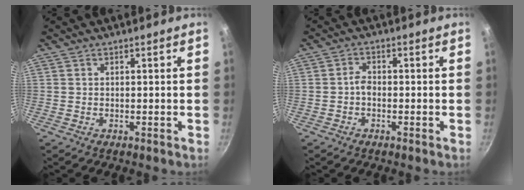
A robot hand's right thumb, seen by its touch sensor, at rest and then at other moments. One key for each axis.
{"total": 2.0, "fx": -0.7, "fy": 1.3, "fz": 1.3, "tx": -0.021, "ty": 0.012, "tz": -0.015}